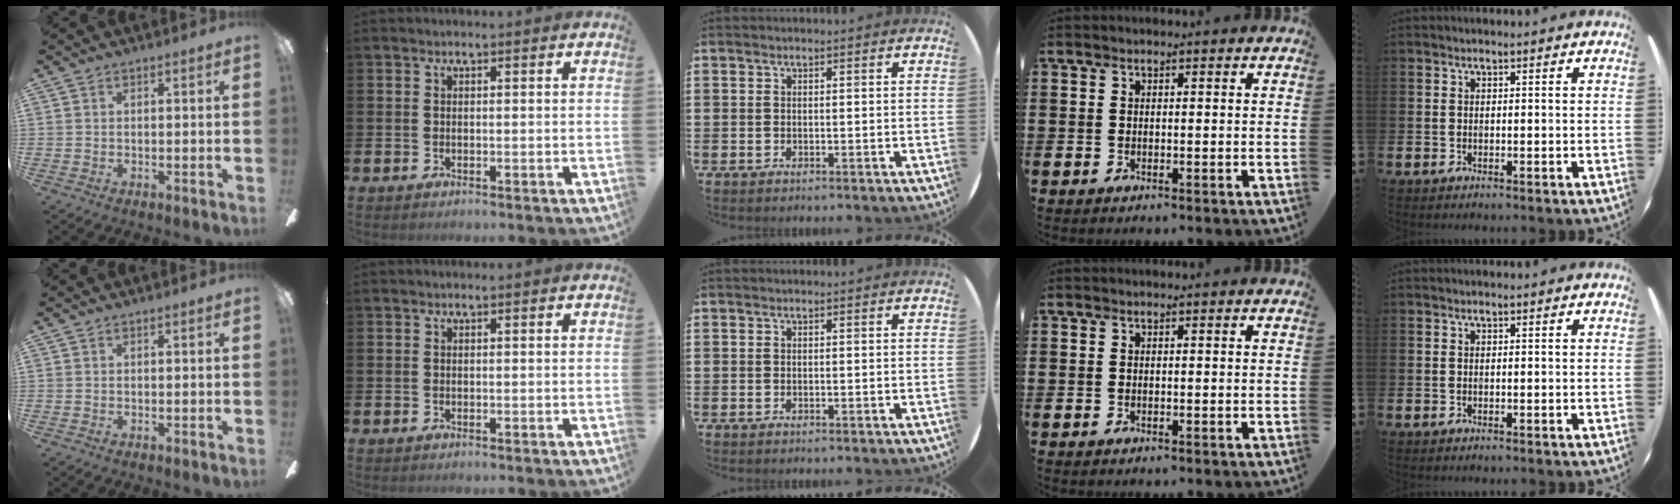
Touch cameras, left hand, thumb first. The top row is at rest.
{}